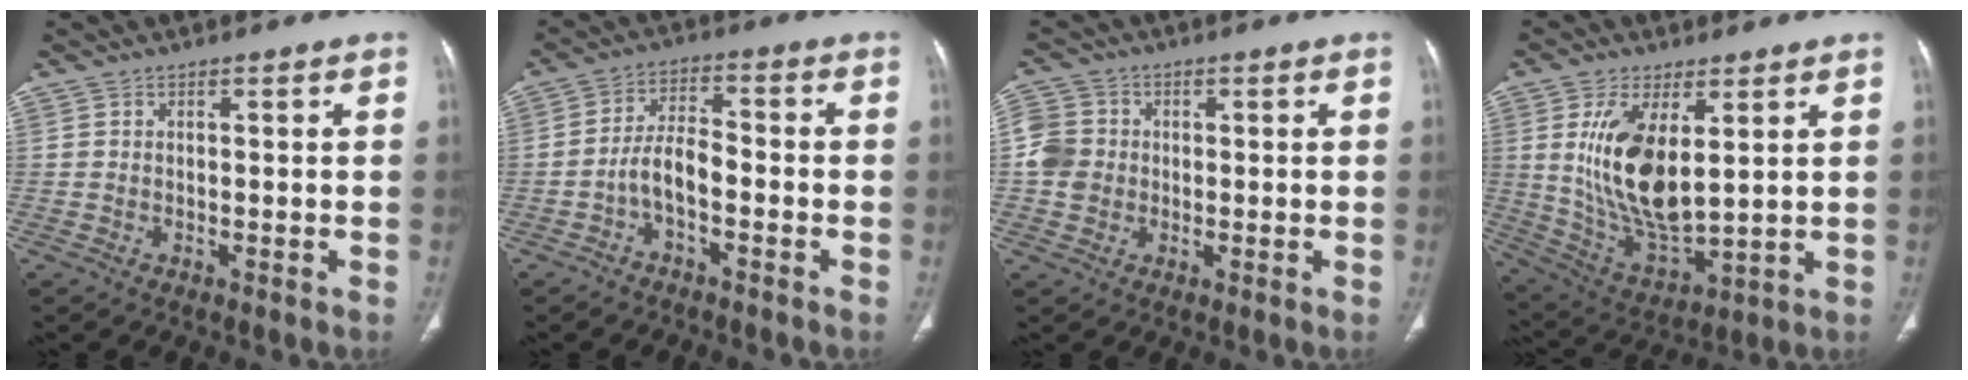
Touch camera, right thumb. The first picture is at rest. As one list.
[{"total": 5.8, "force": [-2.4, 2.7, 4.5], "torque": [-0.082, 0.032, -0.048]}, {"total": 5.8, "force": [-0.3, 5.4, 2.1], "torque": [-0.030, 0.010, -0.011]}, {"total": 15.6, "force": [3.8, 7.3, 13.3], "torque": [-0.246, -0.028, 0.090]}]